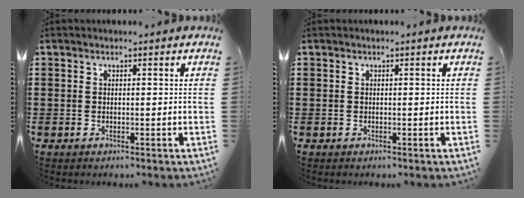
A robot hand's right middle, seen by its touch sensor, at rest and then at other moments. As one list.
[{"total": 0.0}]